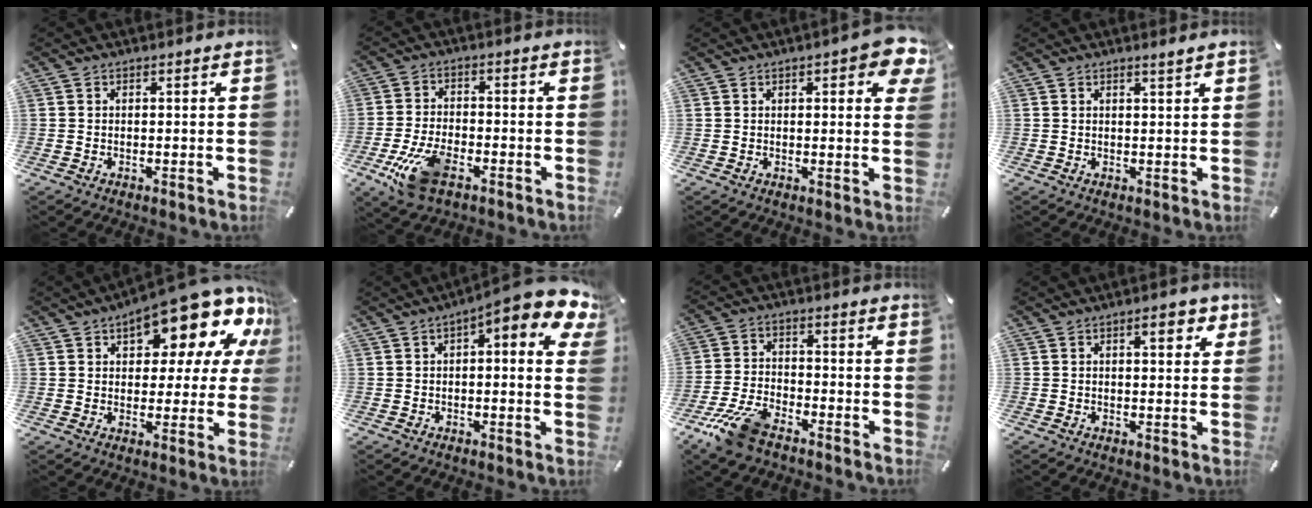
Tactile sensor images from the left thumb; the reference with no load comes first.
{"total": 10.5, "force": [-5.1, 5.1, 7.6], "torque": [-0.162, 0.013, -0.094]}
{"total": 6.9, "force": [3.3, 2.4, 5.5], "torque": [-0.070, -0.015, 0.052]}
{"total": 1.3, "force": [1.1, 0.0, 0.8], "torque": [-0.016, -0.002, 0.019]}
{"total": 18.9, "force": [12.5, 7.9, 11.9], "torque": [-0.162, -0.096, 0.208]}
{"total": 8.9, "force": [4.3, 2.2, 7.5], "torque": [-0.108, -0.036, 0.070]}
{"total": 9.8, "force": [-7.3, 3.9, 5.2], "torque": [-0.112, 0.029, -0.139]}
{"total": 5.4, "force": [2.4, 2.1, 4.3], "torque": [-0.058, -0.006, 0.034]}